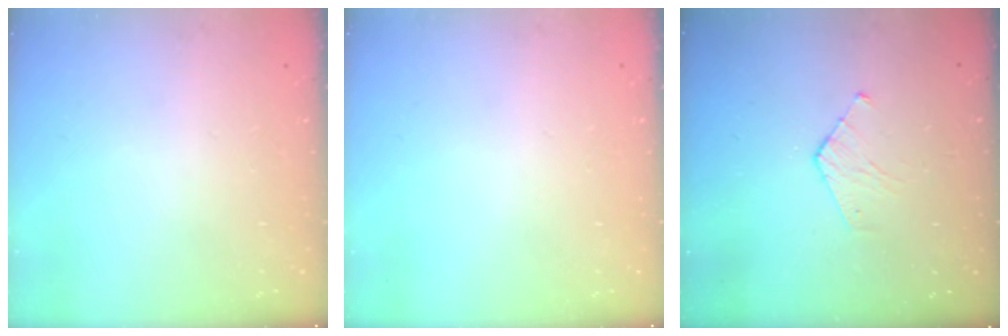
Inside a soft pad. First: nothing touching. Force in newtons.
{"total": 0.0}
{"total": 2.8, "press": 2.8, "slide": 0.3}